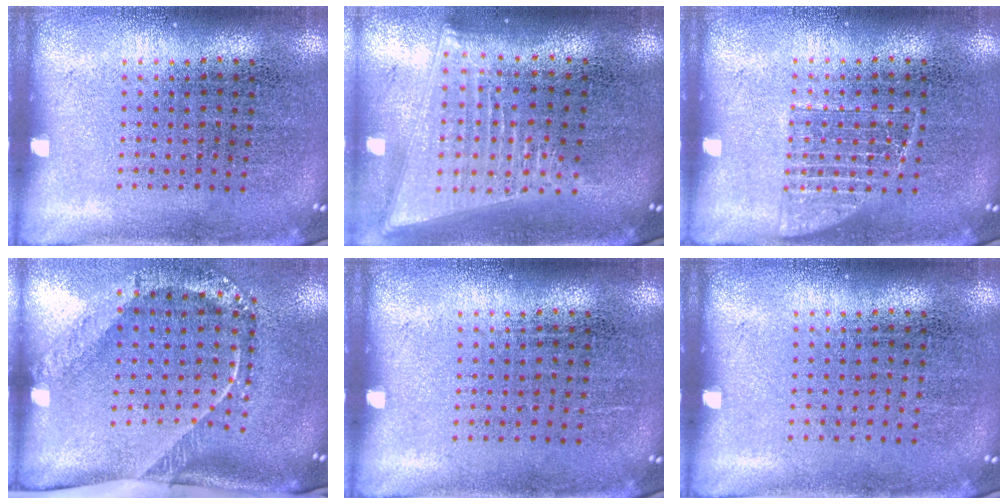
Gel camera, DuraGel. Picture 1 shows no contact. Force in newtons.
{"total": 2.1, "press": 1.8, "slide": 1.1}
{"total": 1.8, "press": 1.7, "slide": 0.5}
{"total": 2.6, "press": 1.7, "slide": 2.0}
{"total": 0.0}
{"total": 0.0}